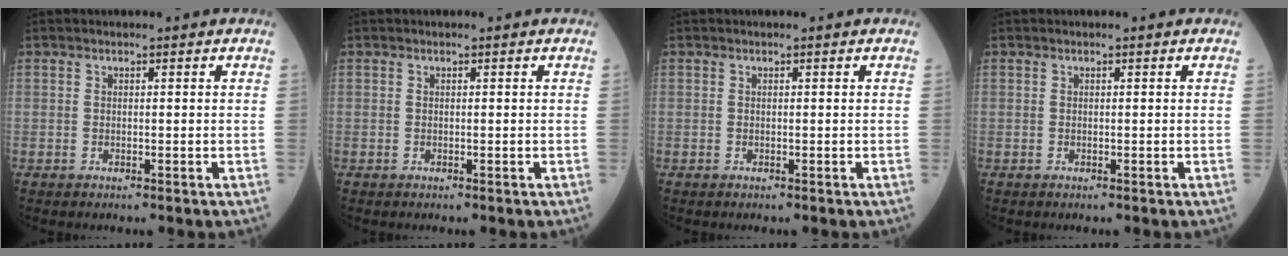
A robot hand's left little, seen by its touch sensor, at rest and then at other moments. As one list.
[{"total": 0.0}, {"total": 0.0}, {"total": 0.0}]